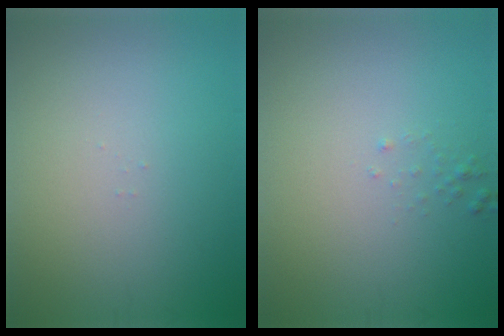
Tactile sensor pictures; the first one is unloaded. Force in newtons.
{"total": 0.6, "press": 0.6, "slide": 0.1}